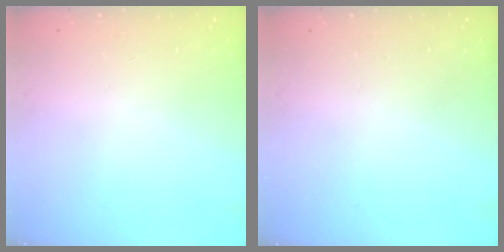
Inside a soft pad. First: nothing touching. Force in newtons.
{"total": 0.0}